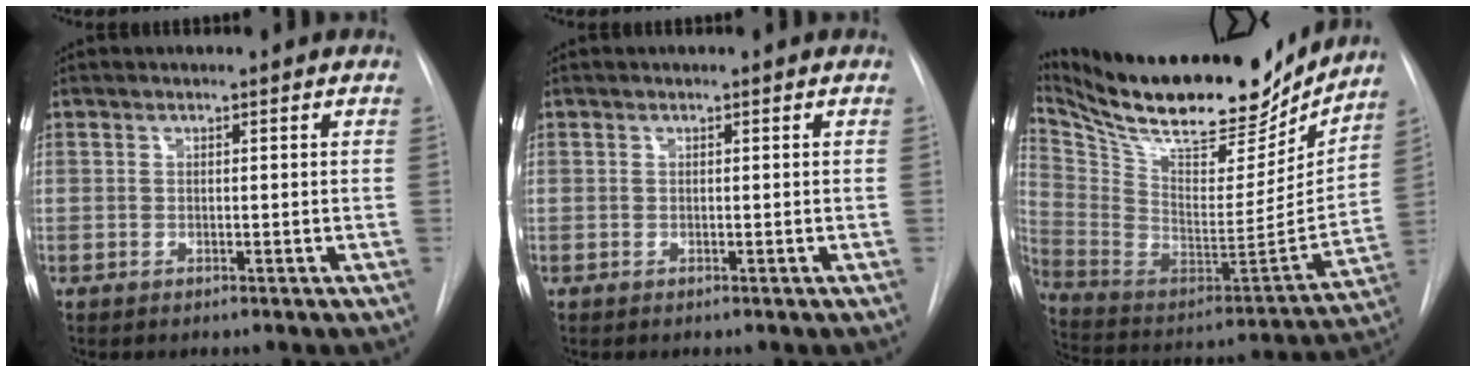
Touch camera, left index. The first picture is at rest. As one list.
[{"total": 0.0}, {"total": 29.4, "force": [25.2, 7.2, 13.5], "torque": [-0.252, -0.033, 0.385]}]